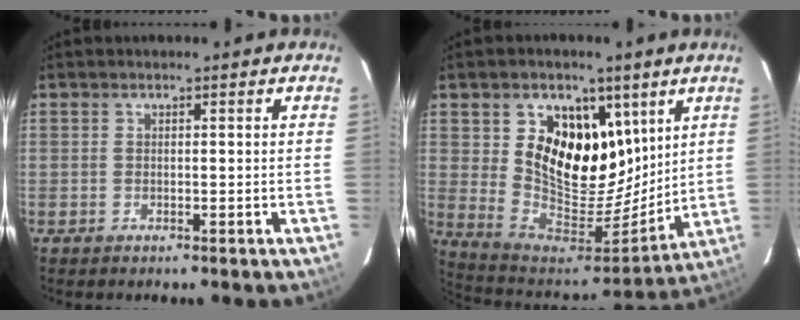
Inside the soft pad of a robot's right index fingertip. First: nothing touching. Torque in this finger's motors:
{"motor_torque": [1.31, 0.78, 0.96, 0.21]}